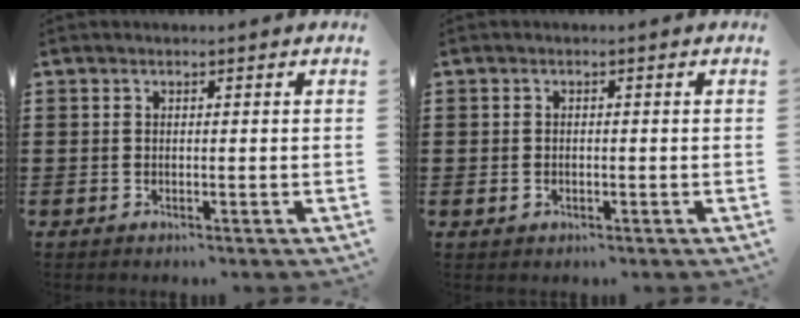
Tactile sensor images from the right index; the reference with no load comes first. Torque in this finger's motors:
{"motor_torque": [0.27, 0.29, -0.02, 0.01]}